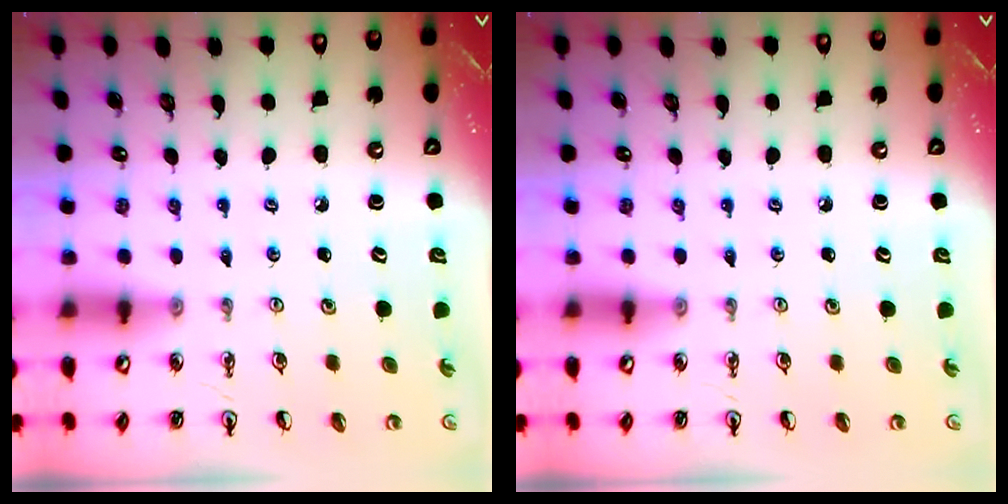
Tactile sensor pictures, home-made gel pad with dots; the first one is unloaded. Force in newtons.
{"total": 0.0}